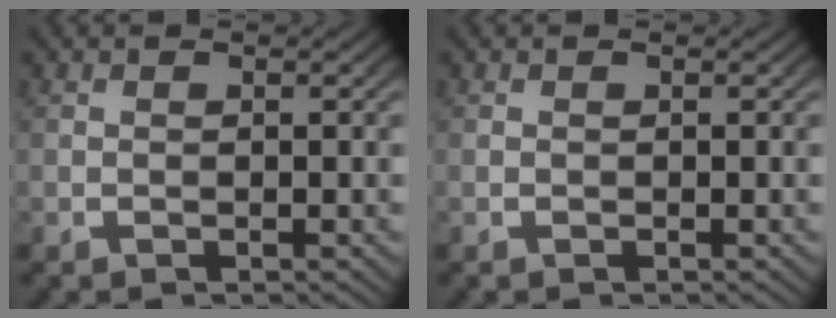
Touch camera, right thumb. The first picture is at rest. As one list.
[{"total": 0.0}]